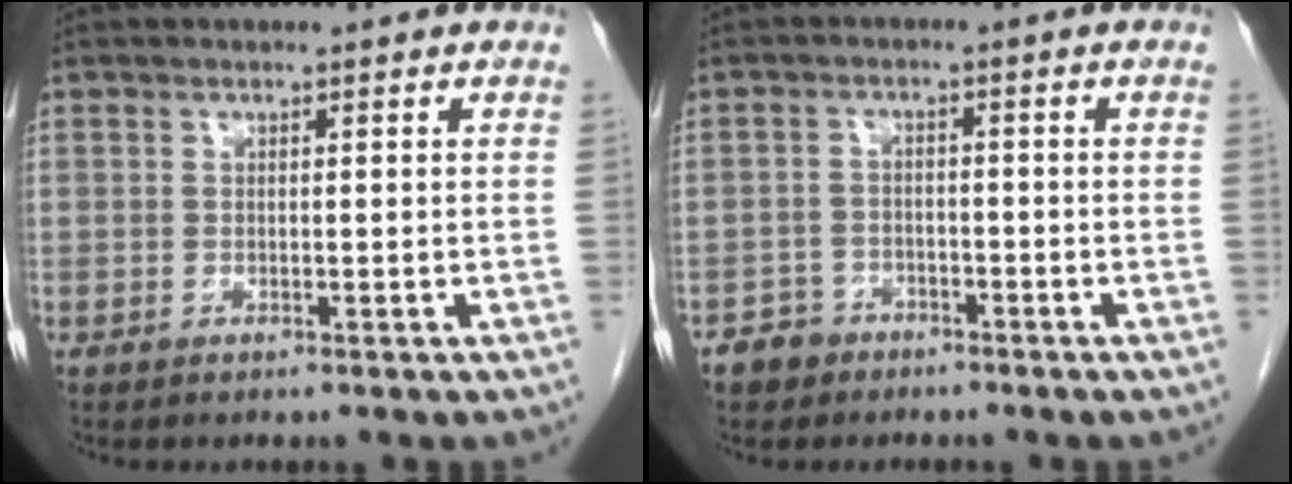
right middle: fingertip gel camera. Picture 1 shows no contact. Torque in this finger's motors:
{"motor_torque": [0.34, -0.23, 0.14, 0.01]}